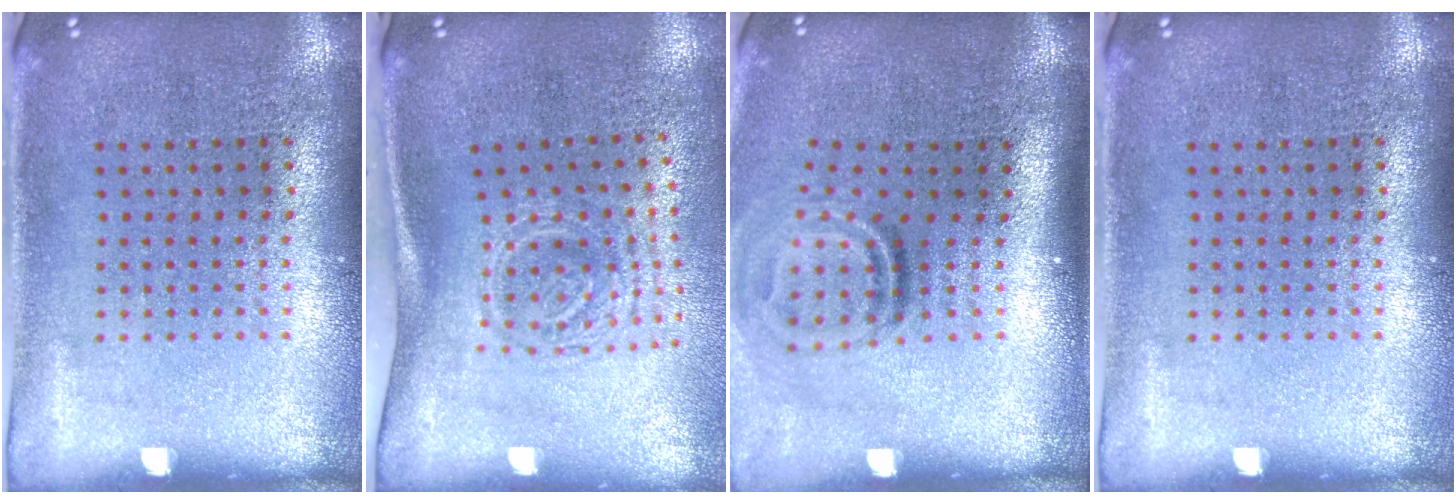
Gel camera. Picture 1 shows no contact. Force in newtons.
{"total": 1.8, "press": 1.3, "slide": 1.3}
{"total": 1.9, "press": 1.1, "slide": 1.6}
{"total": 0.0}